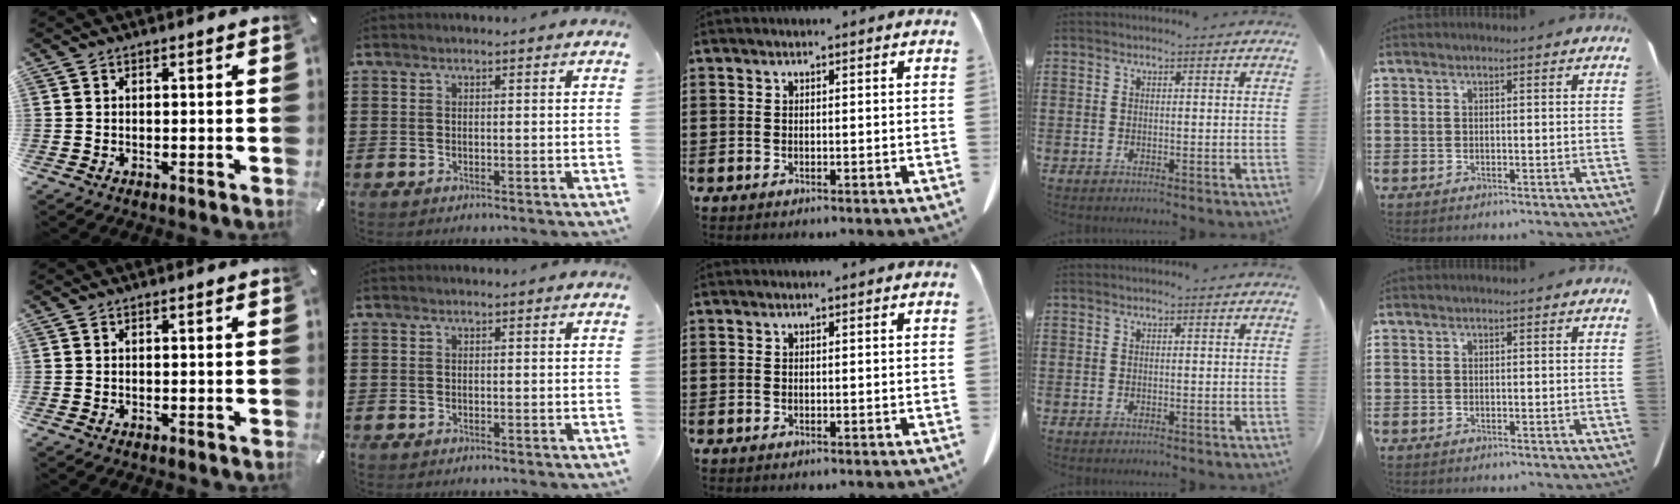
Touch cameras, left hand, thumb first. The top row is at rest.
{}